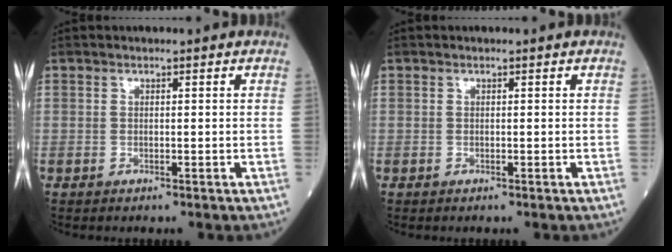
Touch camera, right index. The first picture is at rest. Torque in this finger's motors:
{"motor_torque": [0.01, 0.01, 0.00, -0.01]}